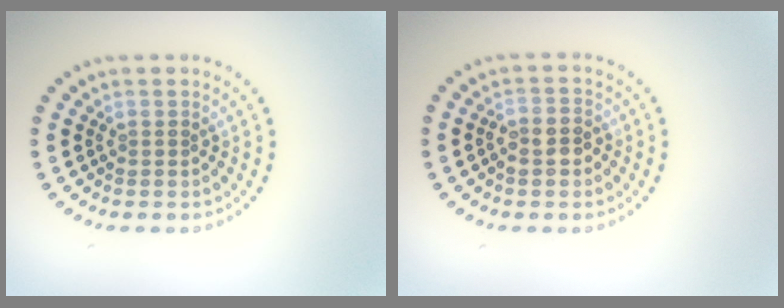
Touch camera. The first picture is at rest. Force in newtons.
{"total": 2.3, "press": 2.1, "slide": 0.8}